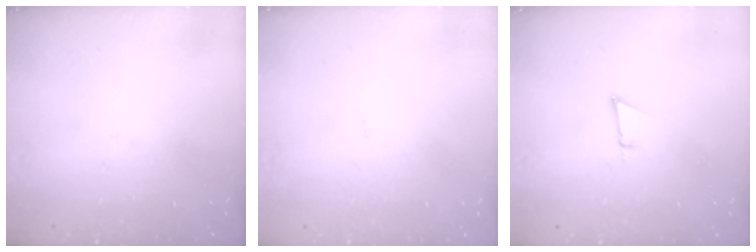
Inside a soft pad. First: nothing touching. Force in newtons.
{"total": 1.6, "press": 1.6, "slide": 0.1}
{"total": 2.5, "press": 2.5, "slide": 0.1}